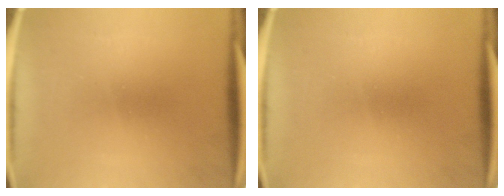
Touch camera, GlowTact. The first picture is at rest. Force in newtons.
{"total": 0.0}